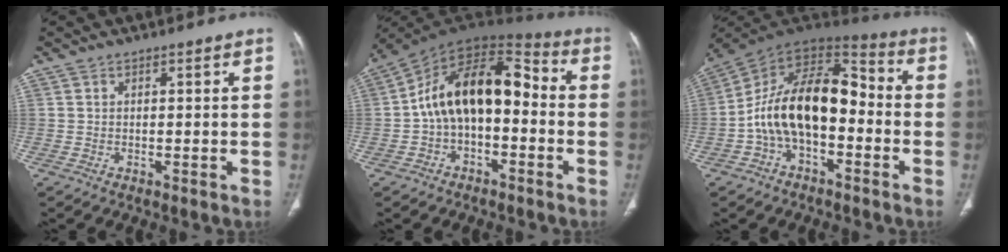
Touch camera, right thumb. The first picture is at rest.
{"total": 16.3, "force": [-1.5, 9.8, 13.0], "torque": [-0.186, 0.064, -0.035]}
{"total": 18.2, "force": [-3.1, 10.5, 14.5], "torque": [-0.228, 0.066, -0.060]}